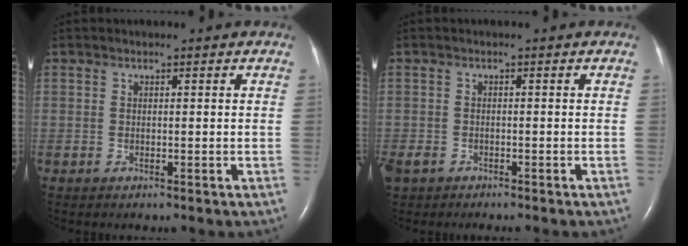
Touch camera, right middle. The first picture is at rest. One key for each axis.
{"total": 4.4, "fx": -3.2, "fy": 2.3, "fz": 1.8, "tx": -0.040, "ty": -0.005, "tz": -0.052}